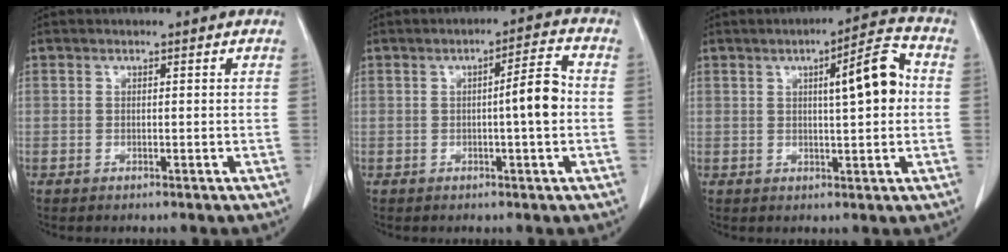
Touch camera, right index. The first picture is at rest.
{"total": 5.6, "force": [-0.3, 0.4, 5.6], "torque": [-0.078, 0.011, -0.008]}
{"total": 8.4, "force": [1.2, 1.3, 8.2], "torque": [-0.118, 0.019, 0.016]}